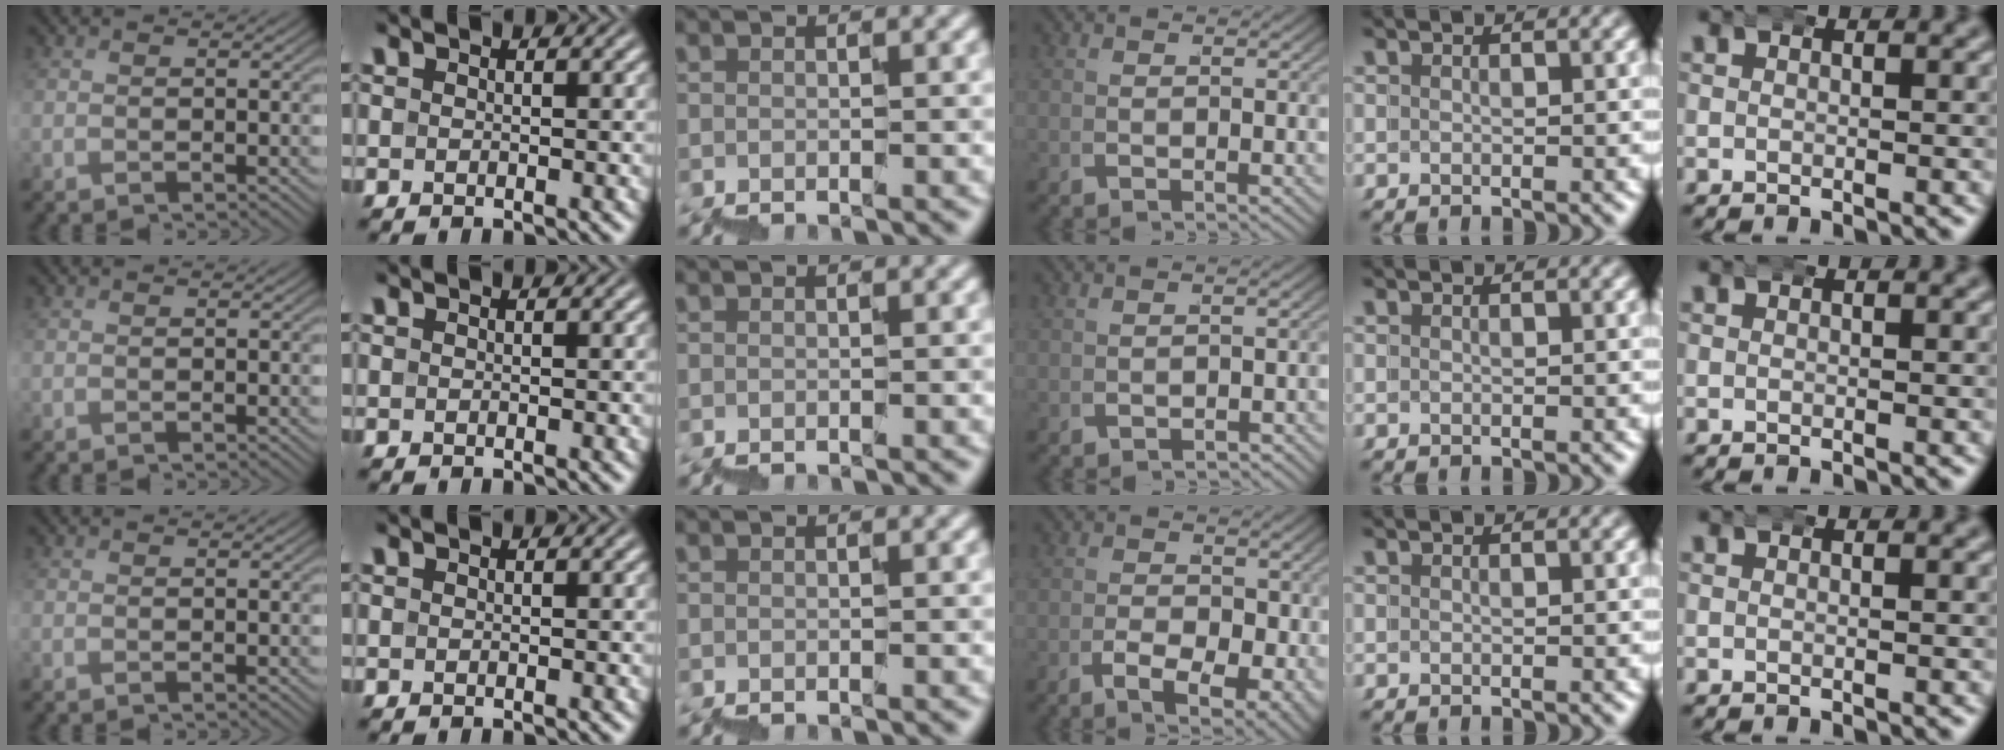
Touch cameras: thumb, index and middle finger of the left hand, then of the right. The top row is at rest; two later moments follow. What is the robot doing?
{"motion": "wrap", "object": "bubble wrap"}